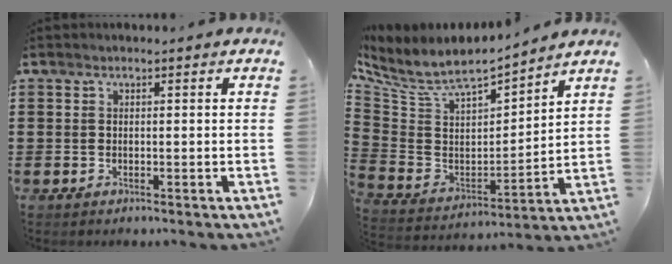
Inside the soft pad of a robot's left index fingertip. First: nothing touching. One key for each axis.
{"total": 6.3, "fx": 5.3, "fy": 1.9, "fz": 2.8, "tx": -0.085, "ty": -0.045, "tz": 0.085}